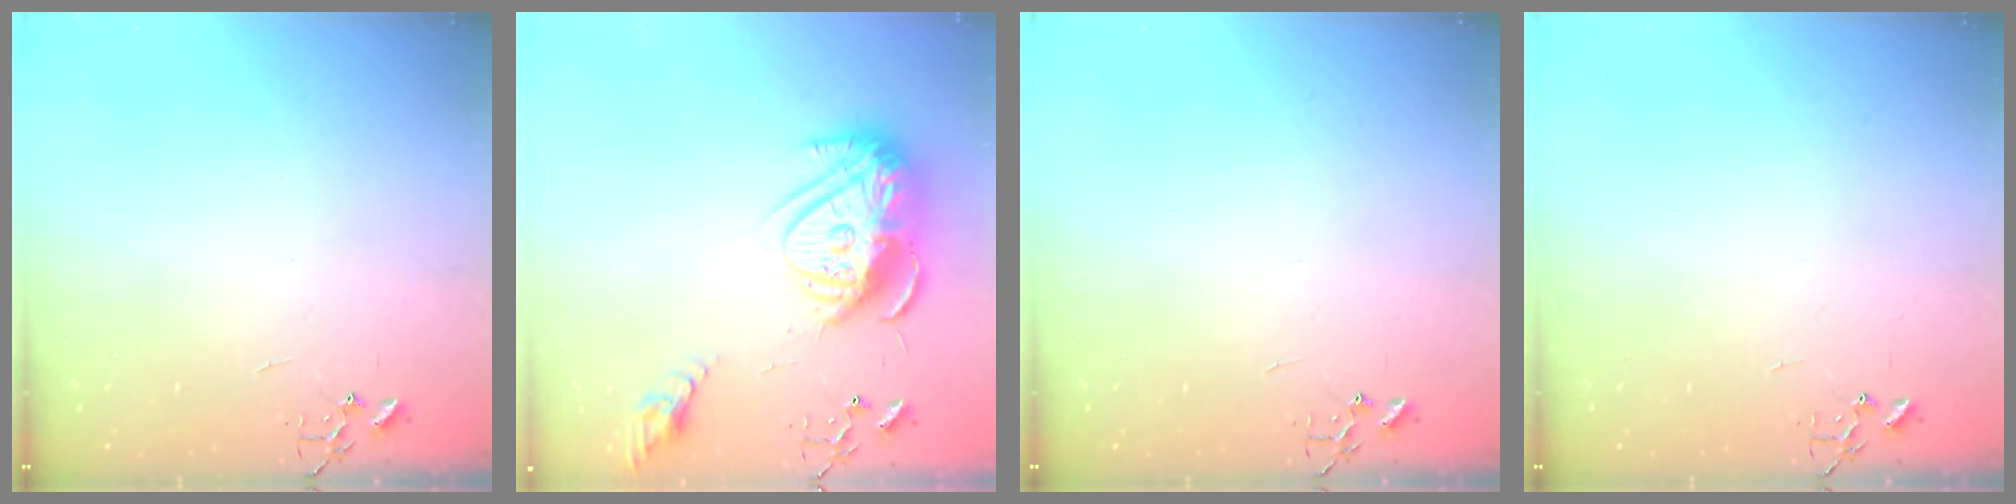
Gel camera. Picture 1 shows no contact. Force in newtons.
{"total": 17.6, "press": 17.5, "slide": 1.6}
{"total": 0.0}
{"total": 0.0}